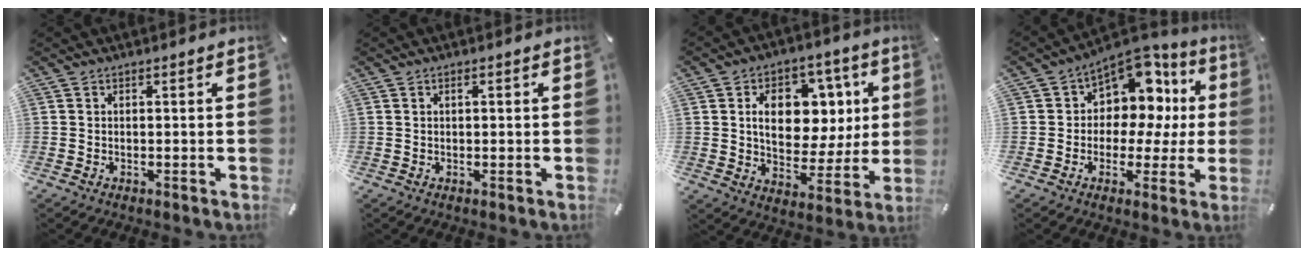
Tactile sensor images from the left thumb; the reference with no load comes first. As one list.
[{"total": 0.8, "force": [0.2, 0.4, 0.7], "torque": [-0.013, 0.004, 0.003]}, {"total": 14.4, "force": [3.6, 10.9, 8.7], "torque": [-0.122, -0.008, 0.067]}, {"total": 11.2, "force": [5.2, 8.2, 5.6], "torque": [-0.073, -0.058, 0.094]}]